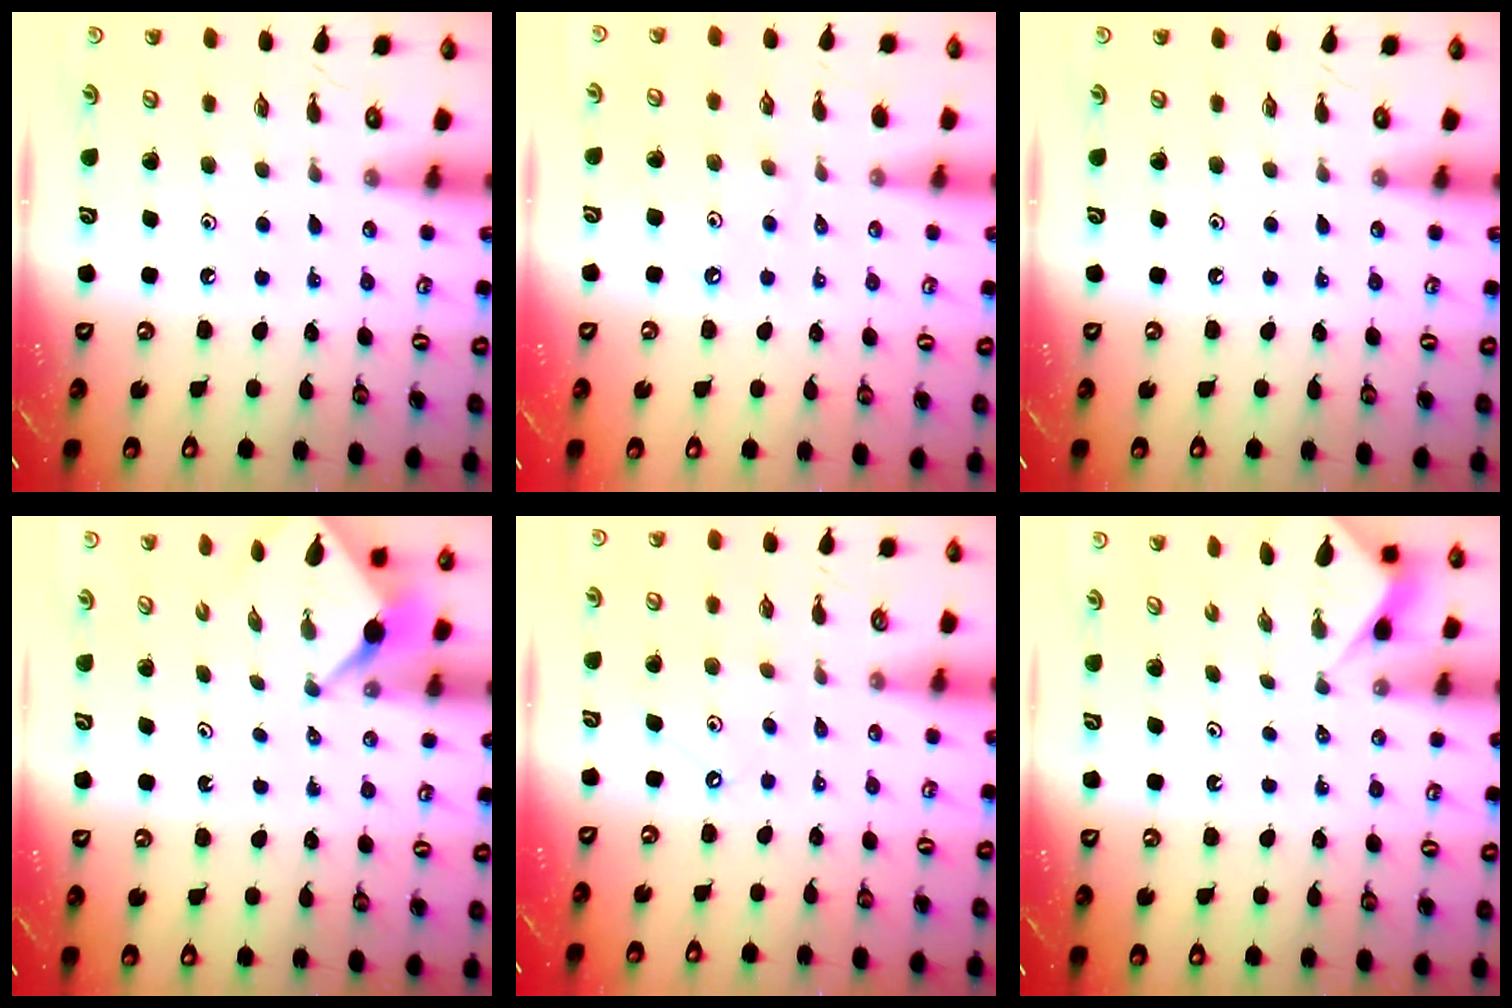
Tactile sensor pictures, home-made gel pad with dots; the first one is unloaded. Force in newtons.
{"total": 1.1, "press": 1.1, "slide": 0.3}
{"total": 0.0}
{"total": 2.4, "press": 2.4, "slide": 0.3}
{"total": 5.6, "press": 5.6, "slide": 0.4}
{"total": 2.0, "press": 1.9, "slide": 0.4}